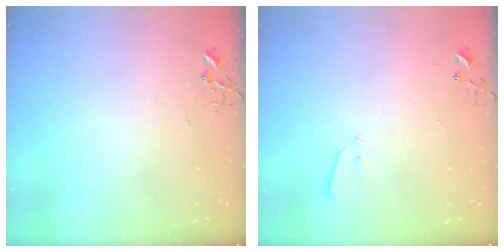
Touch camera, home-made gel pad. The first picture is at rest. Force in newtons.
{"total": 3.0, "press": 2.9, "slide": 0.7}